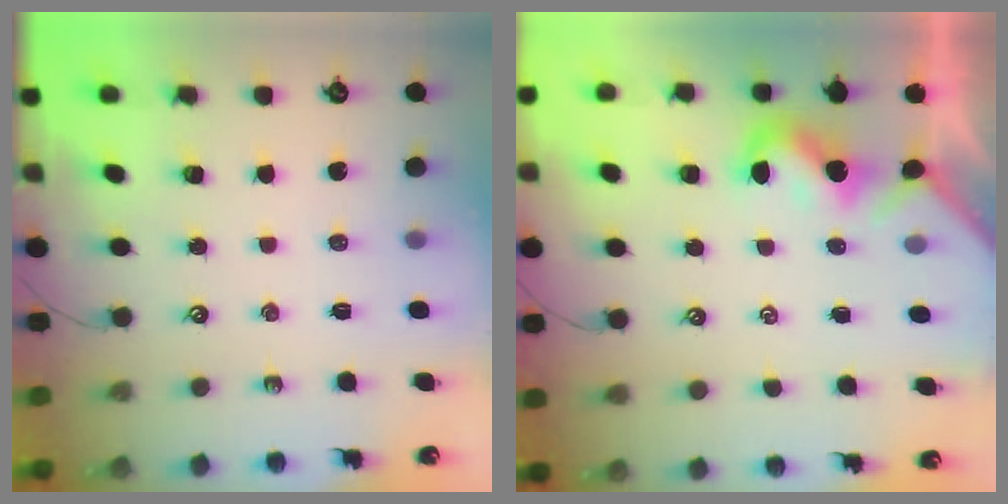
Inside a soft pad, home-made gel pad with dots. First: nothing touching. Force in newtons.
{"total": 0.0}